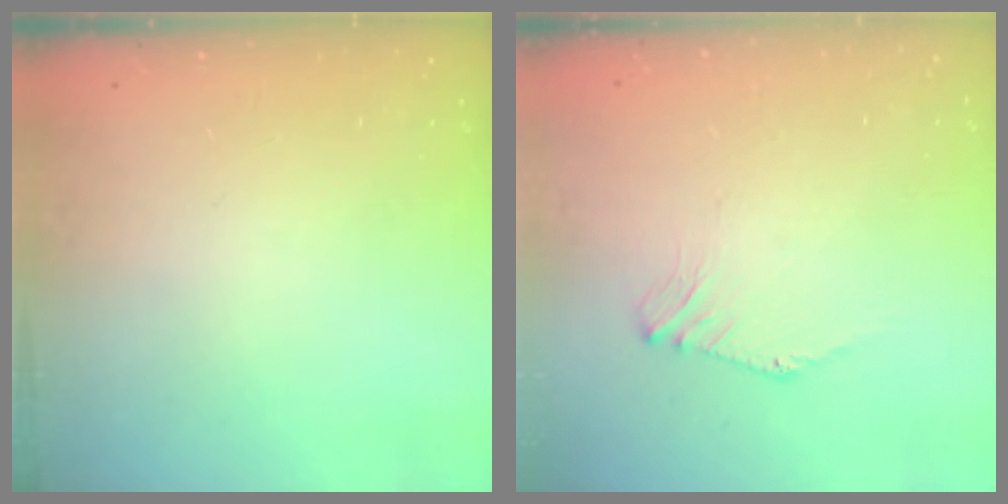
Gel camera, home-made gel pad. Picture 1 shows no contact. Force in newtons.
{"total": 1.6, "press": 1.5, "slide": 0.5}